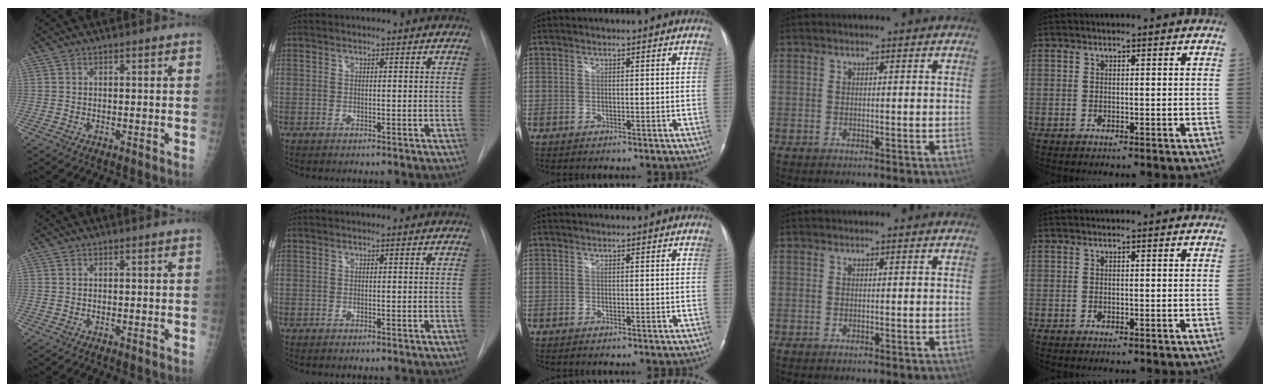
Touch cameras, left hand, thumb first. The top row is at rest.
{}